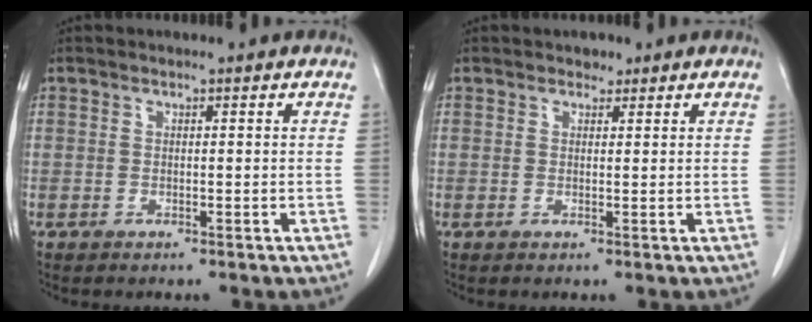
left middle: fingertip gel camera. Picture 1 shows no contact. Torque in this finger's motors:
{"motor_torque": [0.10, -0.07, -0.07, 0.00]}